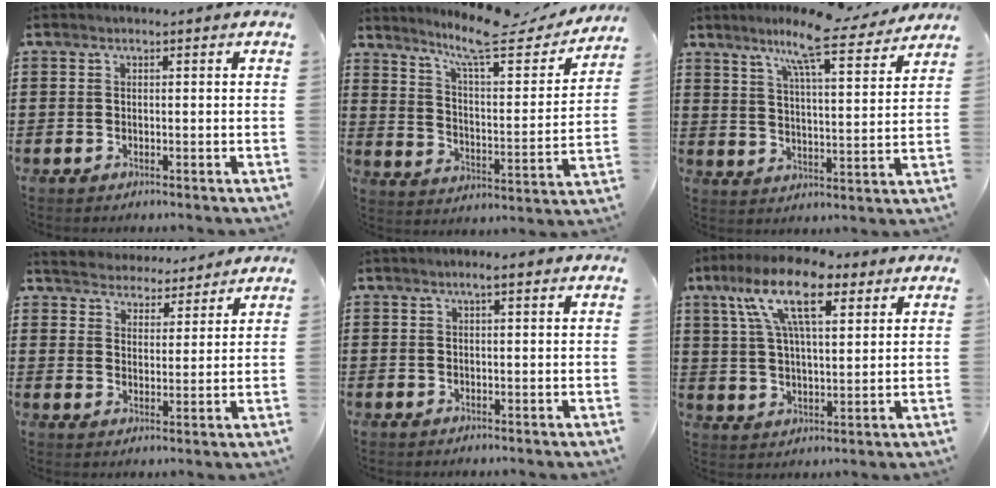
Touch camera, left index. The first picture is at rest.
{"total": 10.8, "force": [9.0, 1.2, 5.9], "torque": [-0.128, -0.053, 0.149]}
{"total": 9.6, "force": [7.8, 0.0, 5.7], "torque": [-0.108, -0.044, 0.127]}
{"total": 4.2, "force": [4.1, 0.5, -0.7], "torque": [-0.008, -0.025, 0.072]}
{"total": 1.9, "force": [0.9, 0.3, 1.6], "torque": [-0.033, 0.003, 0.016]}
{"total": 14.2, "force": [8.0, 5.1, 10.5], "torque": [-0.211, 0.001, 0.143]}